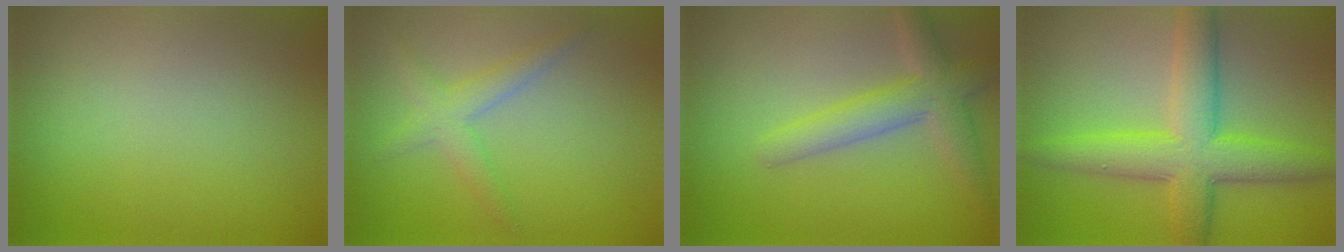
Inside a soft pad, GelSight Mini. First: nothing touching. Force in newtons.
{"total": 2.5, "press": 2.5, "slide": 0.2}
{"total": 4.0, "press": 4.0, "slide": 0.3}
{"total": 7.1, "press": 7.1, "slide": 0.2}